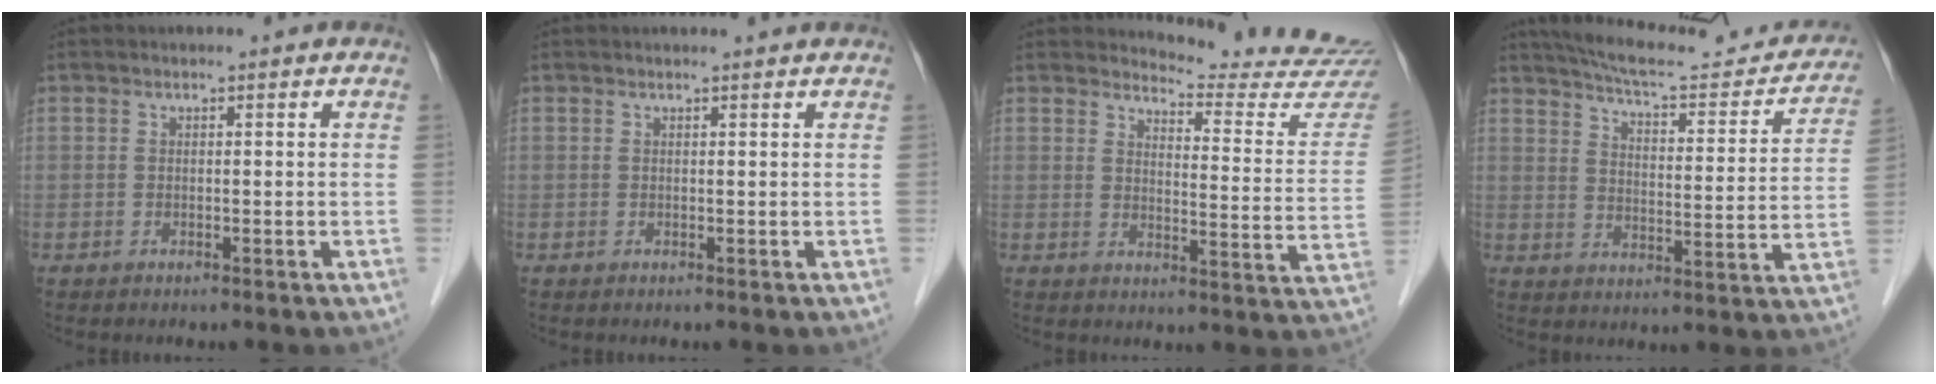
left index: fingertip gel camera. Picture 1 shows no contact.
{"total": 2.0, "force": [2.0, -0.1, 0.4], "torque": [-0.008, 0.010, 0.022]}
{"total": 14.9, "force": [14.9, -0.1, 1.2], "torque": [-0.003, -0.116, 0.156]}
{"total": 19.7, "force": [17.9, 3.7, 7.2], "torque": [-0.101, -0.013, 0.230]}